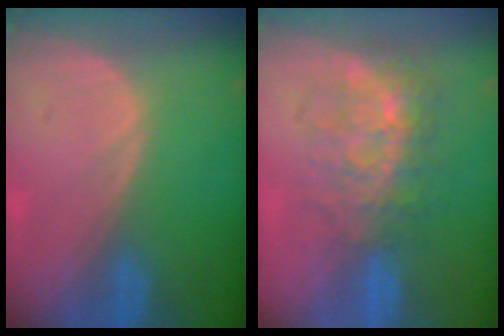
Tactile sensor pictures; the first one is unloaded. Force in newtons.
{"total": 8.7, "press": 7.5, "slide": 4.4}